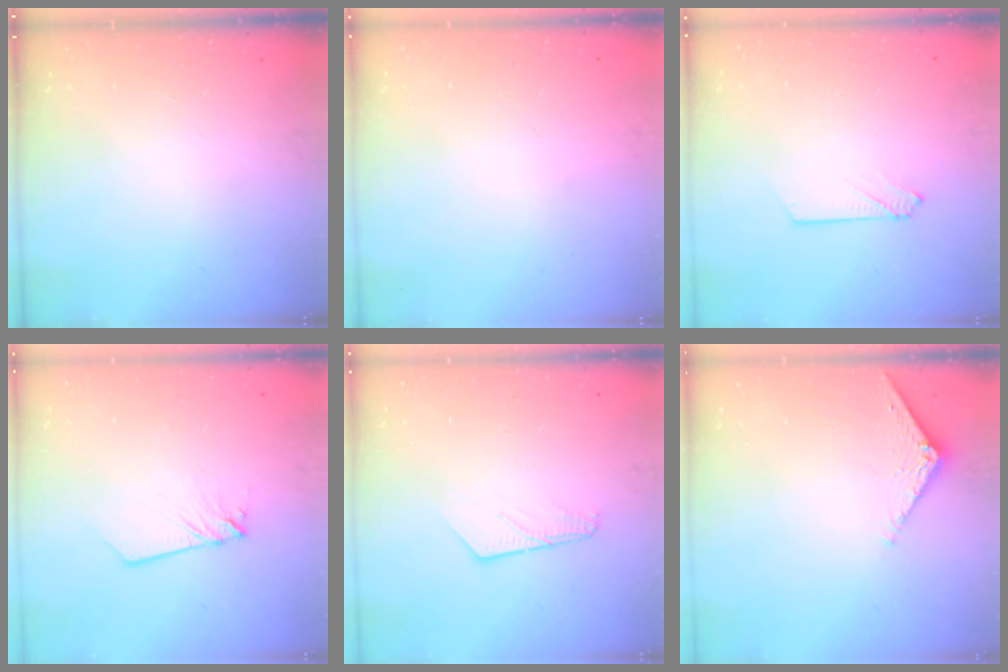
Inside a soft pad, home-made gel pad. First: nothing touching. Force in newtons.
{"total": 0.0}
{"total": 2.7, "press": 2.7, "slide": 0.3}
{"total": 4.2, "press": 4.1, "slide": 0.4}
{"total": 6.3, "press": 6.3, "slide": 0.5}
{"total": 5.2, "press": 5.2, "slide": 0.5}